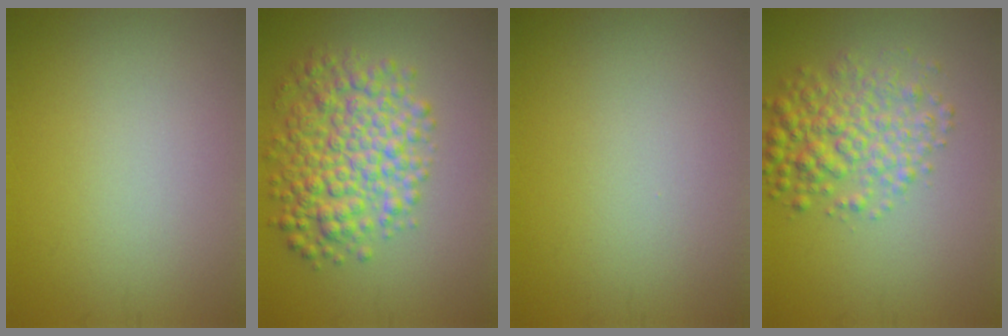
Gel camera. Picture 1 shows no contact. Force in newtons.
{"total": 7.0, "press": 7.0, "slide": 0.0}
{"total": 0.0}
{"total": 4.9, "press": 4.9, "slide": 0.1}